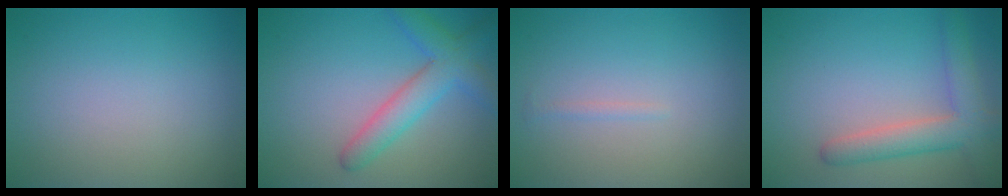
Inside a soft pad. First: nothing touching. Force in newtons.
{"total": 4.2, "press": 4.2, "slide": 0.2}
{"total": 0.5, "press": 0.5, "slide": 0.0}
{"total": 4.3, "press": 4.3, "slide": 0.2}